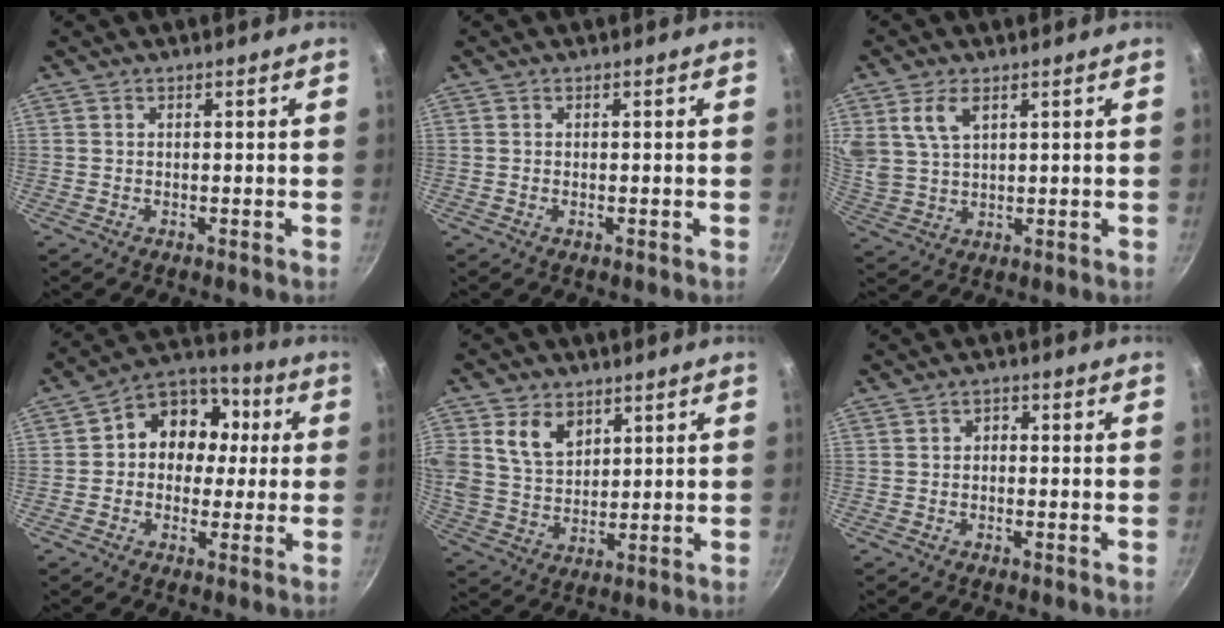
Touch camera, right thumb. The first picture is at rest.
{"total": 0.6, "force": [-0.2, 0.2, 0.5], "torque": [-0.010, 0.001, -0.003]}
{"total": 6.7, "force": [3.2, 3.7, 4.6], "torque": [-0.086, -0.012, 0.070]}
{"total": 12.9, "force": [1.2, 10.8, 6.9], "torque": [-0.052, 0.031, -0.005]}
{"total": 9.3, "force": [3.9, 6.7, 5.1], "torque": [-0.075, -0.020, 0.079]}
{"total": 1.6, "force": [-0.4, 1.3, 0.9], "torque": [-0.011, 0.011, -0.011]}